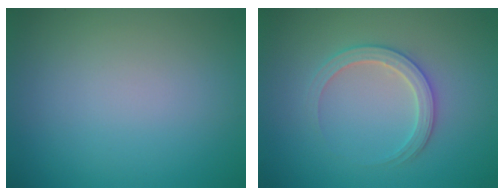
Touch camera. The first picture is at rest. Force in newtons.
{"total": 2.8, "press": 2.7, "slide": 0.4}